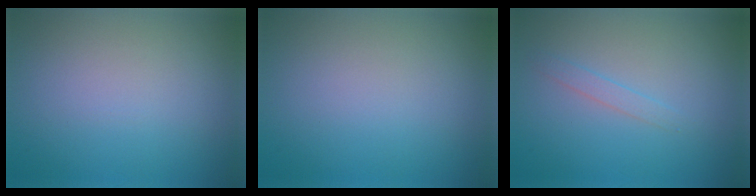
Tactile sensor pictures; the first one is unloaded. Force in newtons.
{"total": 0.0}
{"total": 1.0, "press": 1.0, "slide": 0.1}